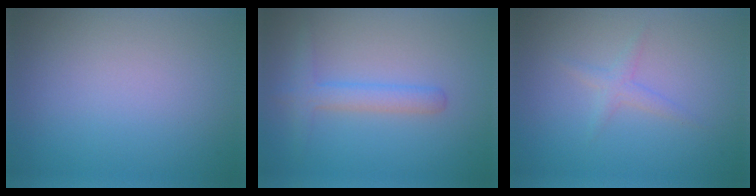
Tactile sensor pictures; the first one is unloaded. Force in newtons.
{"total": 2.5, "press": 2.5, "slide": 0.1}
{"total": 1.3, "press": 1.3, "slide": 0.1}